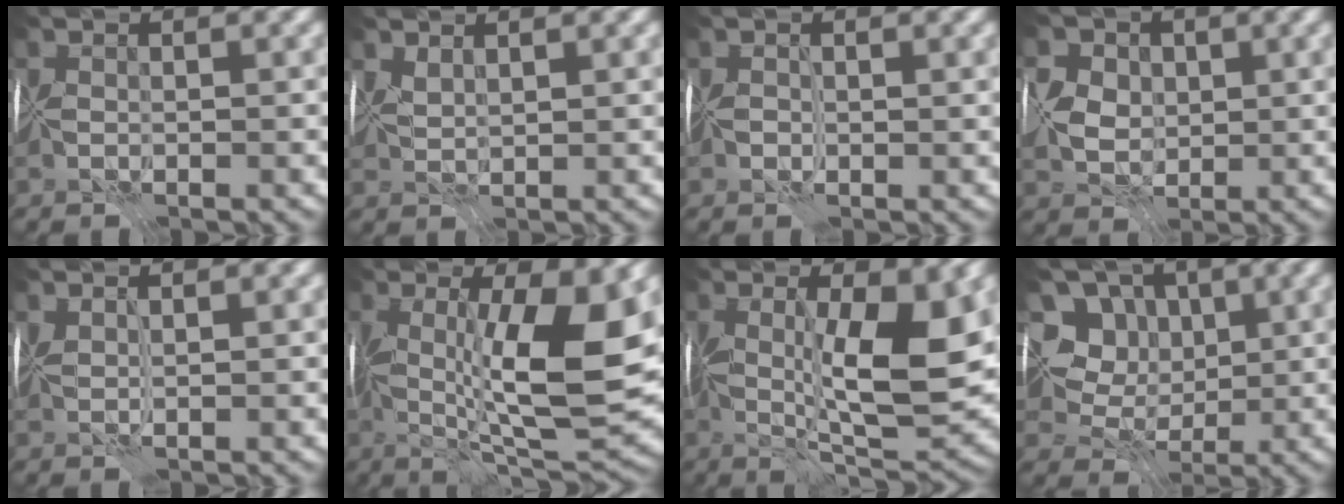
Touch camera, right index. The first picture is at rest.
{"total": 1.8, "force": [1.5, -1.0, -0.4], "torque": [0.008, 0.001, 0.036]}
{"total": 0.8, "force": [0.3, -0.5, -0.6], "torque": [0.016, -0.001, 0.006]}
{"total": 4.0, "force": [1.1, 3.3, 1.9], "torque": [-0.029, 0.015, 0.010]}
{"total": 1.8, "force": [1.1, -1.2, -0.6], "torque": [0.013, 0.002, 0.028]}
{"total": 10.7, "force": [0.9, 1.6, 10.5], "torque": [-0.170, -0.008, 0.023]}
{"total": 8.8, "force": [0.9, 1.4, 8.6], "torque": [-0.133, -0.010, 0.022]}
{"total": 4.9, "force": [1.7, 4.2, 1.9], "torque": [-0.019, -0.005, 0.006]}